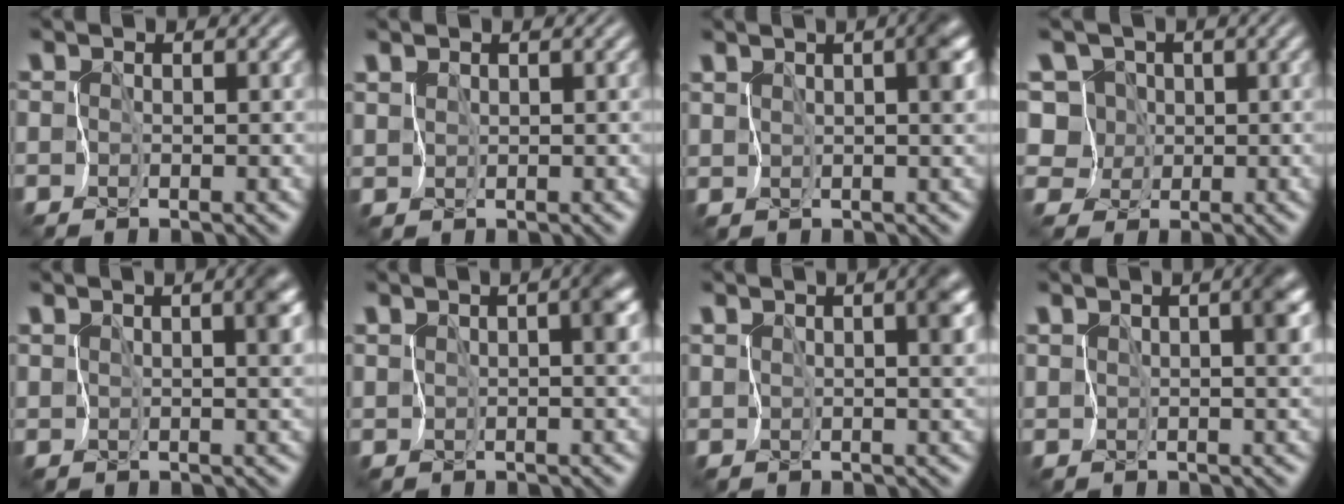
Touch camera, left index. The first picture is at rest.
{"total": 0.8, "force": [0.7, 0.3, 0.1], "torque": [-0.005, 0.000, 0.015]}
{"total": 4.0, "force": [1.1, 1.6, 3.5], "torque": [-0.049, 0.007, 0.016]}
{"total": 6.6, "force": [1.6, 5.8, 2.7], "torque": [-0.037, 0.032, -0.011]}
{"total": 4.3, "force": [1.6, 1.8, 3.6], "torque": [-0.050, 0.006, 0.026]}
{"total": 3.5, "force": [0.9, 1.4, 3.0], "torque": [-0.044, 0.007, 0.013]}
{"total": 4.3, "force": [1.6, 1.9, 3.6], "torque": [-0.051, 0.005, 0.026]}
{"total": 4.3, "force": [1.4, 1.8, 3.6], "torque": [-0.052, 0.007, 0.023]}